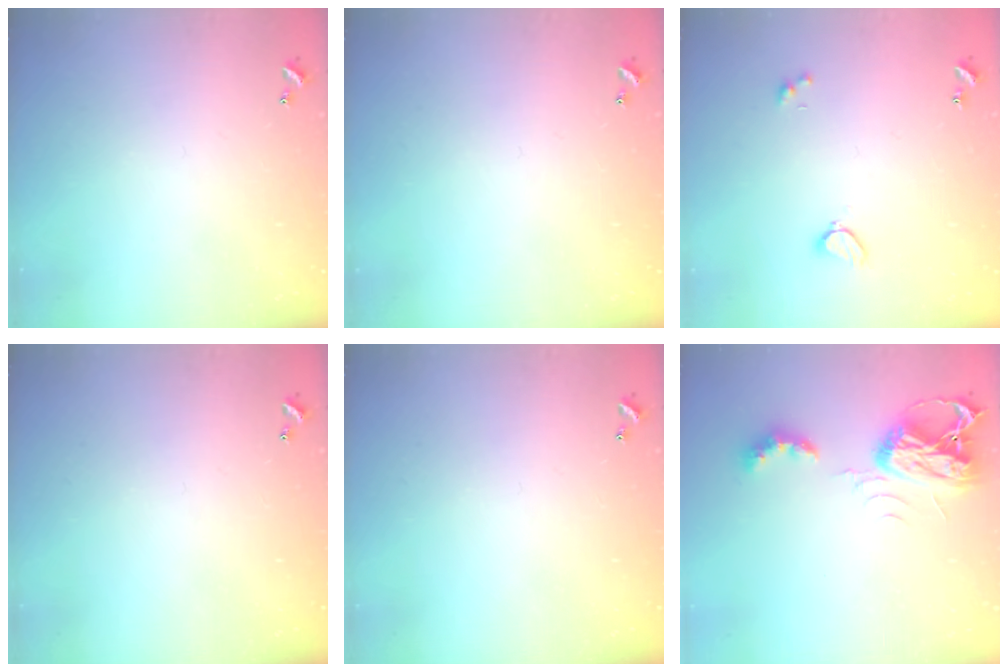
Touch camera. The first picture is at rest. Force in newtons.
{"total": 0.0}
{"total": 2.1, "press": 2.0, "slide": 0.5}
{"total": 0.0}
{"total": 0.0}
{"total": 7.9, "press": 7.9, "slide": 0.8}